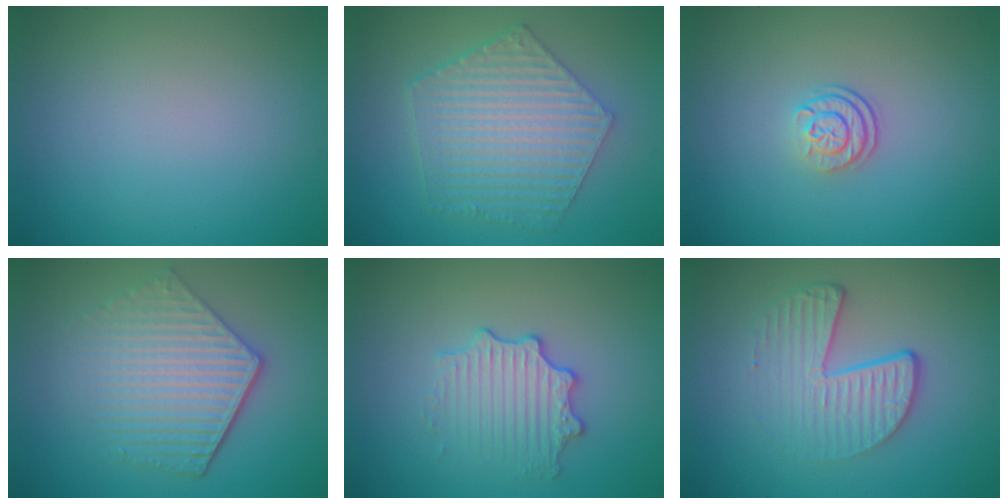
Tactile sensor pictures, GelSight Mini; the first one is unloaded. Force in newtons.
{"total": 6.2, "press": 4.8, "slide": 4.0}
{"total": 2.4, "press": 1.7, "slide": 1.7}
{"total": 5.7, "press": 4.2, "slide": 3.8}
{"total": 3.0, "press": 2.7, "slide": 1.1}
{"total": 4.7, "press": 3.0, "slide": 3.6}